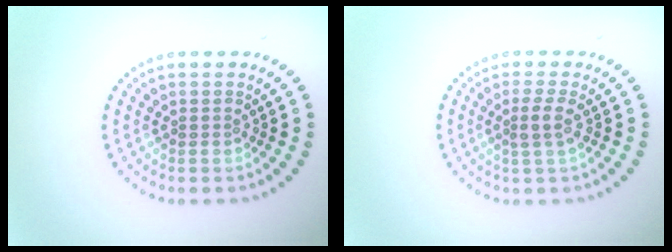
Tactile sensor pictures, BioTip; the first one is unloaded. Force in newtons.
{"total": 1.7, "press": 1.5, "slide": 0.9}